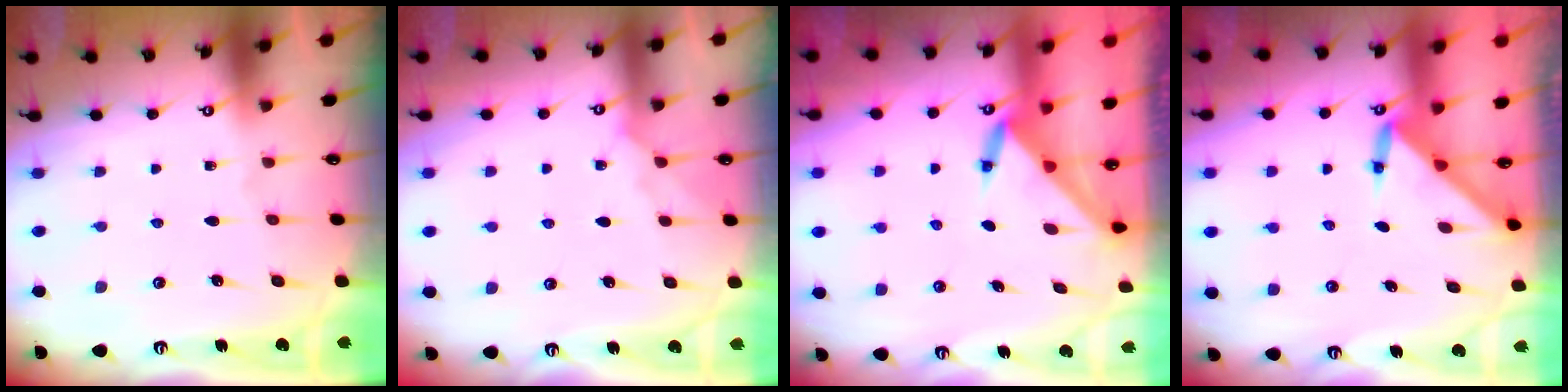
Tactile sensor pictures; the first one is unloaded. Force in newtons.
{"total": 5.7, "press": 5.6, "slide": 0.8}
{"total": 3.6, "press": 3.6, "slide": 0.3}
{"total": 3.3, "press": 3.3, "slide": 0.2}